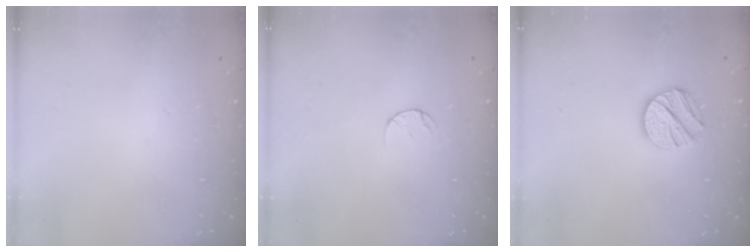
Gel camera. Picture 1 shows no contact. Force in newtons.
{"total": 5.9, "press": 5.9, "slide": 0.6}
{"total": 10.3, "press": 10.3, "slide": 0.9}